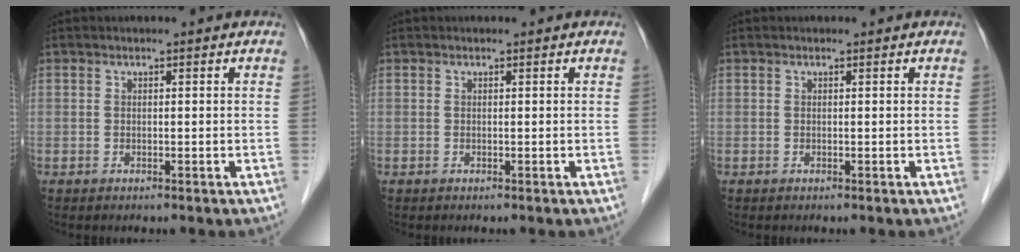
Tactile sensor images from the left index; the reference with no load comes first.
{"total": 0.0}
{"total": 0.0}